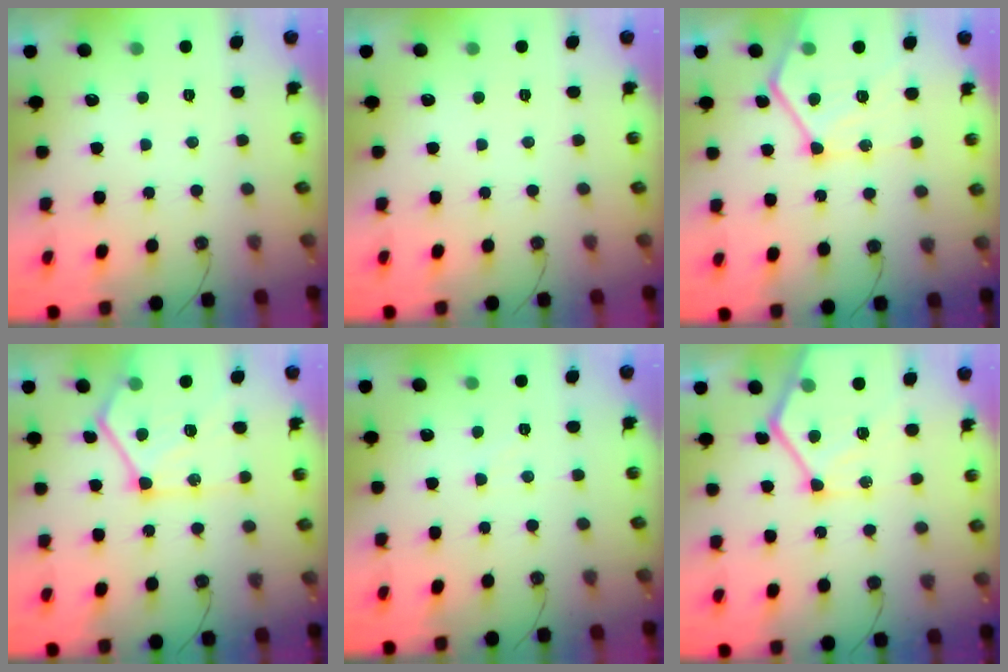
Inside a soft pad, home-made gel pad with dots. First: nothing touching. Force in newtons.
{"total": 0.0}
{"total": 16.5, "press": 16.4, "slide": 1.4}
{"total": 18.1, "press": 18.0, "slide": 2.0}
{"total": 3.0, "press": 3.0, "slide": 0.4}
{"total": 15.7, "press": 15.6, "slide": 1.4}